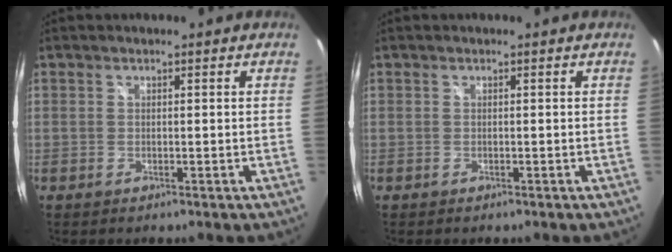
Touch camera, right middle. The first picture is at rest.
{"total": 0.0}